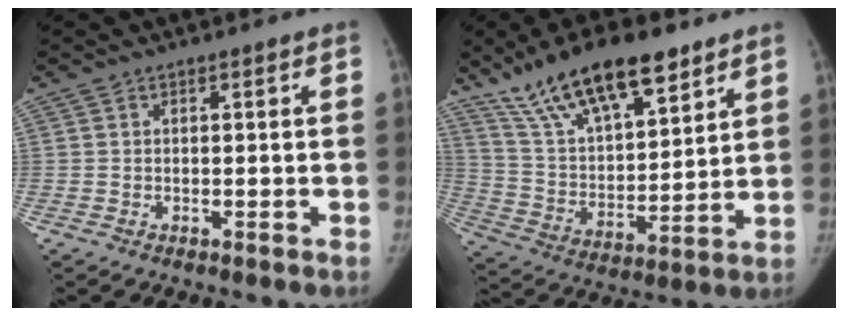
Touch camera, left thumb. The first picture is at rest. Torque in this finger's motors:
{"motor_torque": [0.98, 1.01, 1.39, -1.38, 0.09]}